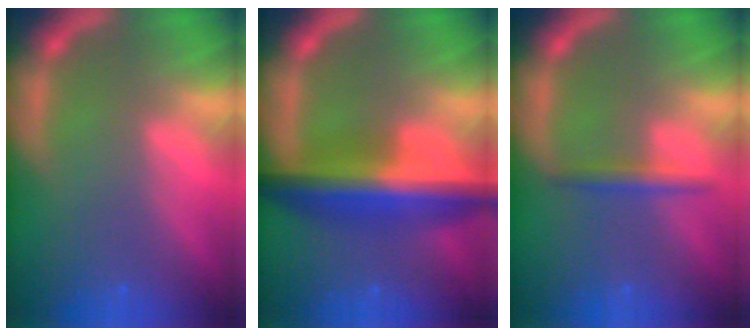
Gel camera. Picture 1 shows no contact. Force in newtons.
{"total": 8.5}
{"total": 1.9}